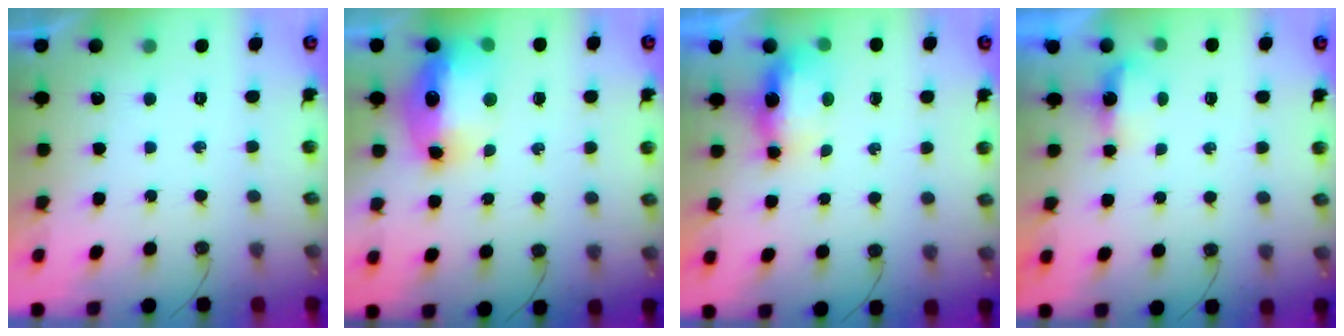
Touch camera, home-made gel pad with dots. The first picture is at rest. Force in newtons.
{"total": 15.1, "press": 15.0, "slide": 1.3}
{"total": 14.3, "press": 8.2, "slide": 11.7}
{"total": 3.0, "press": 2.9, "slide": 0.6}